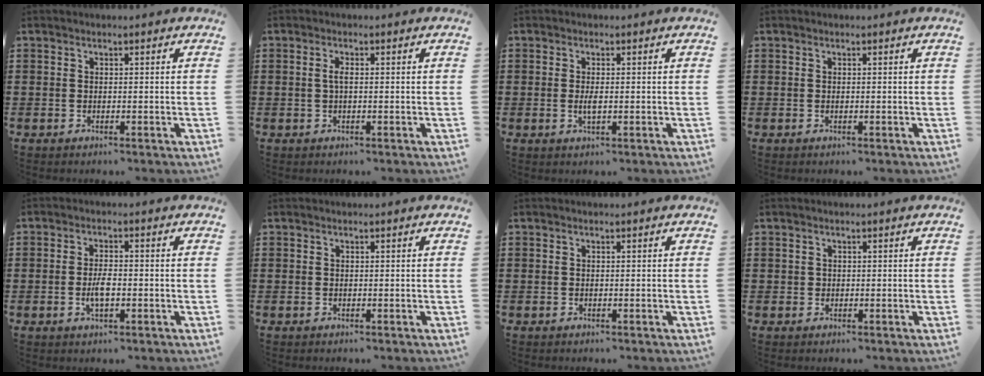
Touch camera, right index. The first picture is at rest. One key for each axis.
{"total": 1.6, "fx": -0.1, "fy": 0.5, "fz": 1.5, "tx": -0.034, "ty": -0.001, "tz": -0.005}
{"total": 1.8, "fx": -0.1, "fy": 0.4, "fz": 1.8, "tx": -0.041, "ty": -0.006, "tz": -0.004}
{"total": 0.0}
{"total": 3.6, "fx": -0.9, "fy": 1.1, "fz": 3.3, "tx": -0.067, "ty": -0.004, "tz": -0.017}
{"total": 0.0}
{"total": 0.0}
{"total": 0.5, "fx": 0.2, "fy": 0.5, "fz": 0.1, "tx": -0.003, "ty": 0.002, "tz": 0.004}